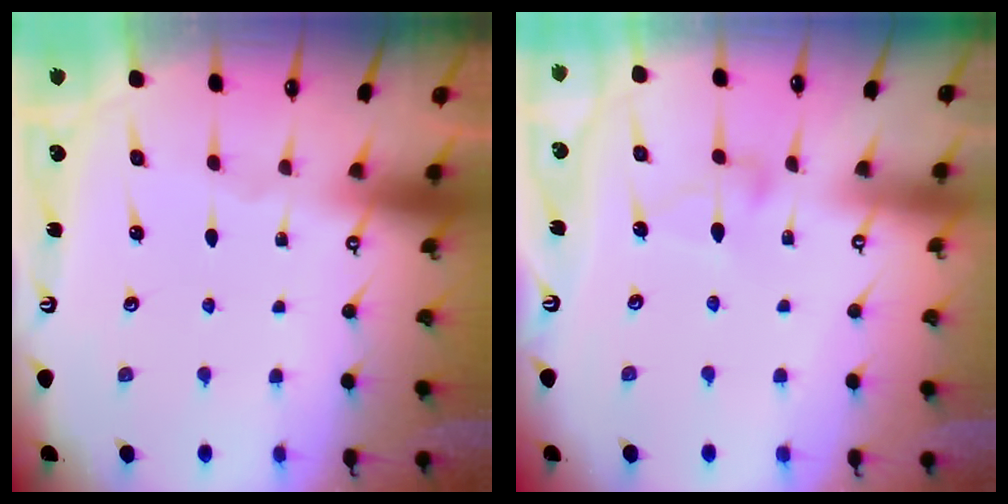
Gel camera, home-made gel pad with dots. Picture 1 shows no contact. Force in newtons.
{"total": 3.5, "press": 3.5, "slide": 0.1}